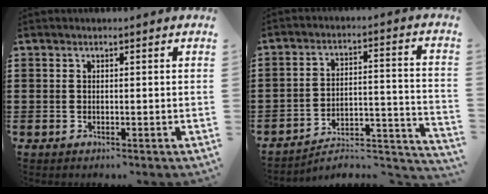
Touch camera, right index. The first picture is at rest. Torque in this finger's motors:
{"motor_torque": [-0.80, 0.40, -1.05, -0.21]}